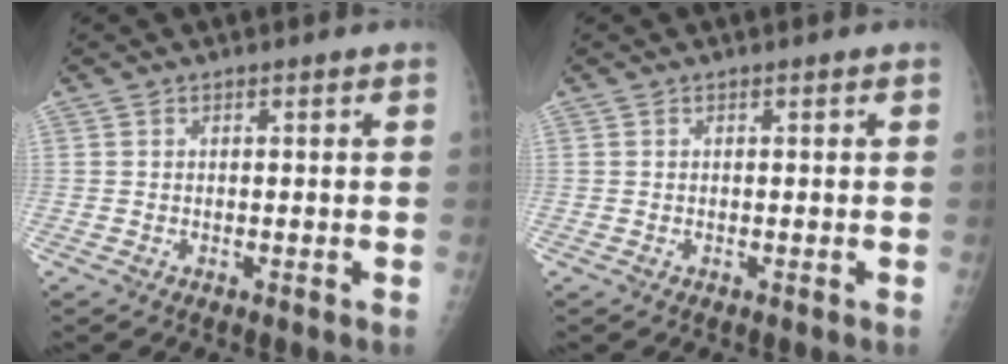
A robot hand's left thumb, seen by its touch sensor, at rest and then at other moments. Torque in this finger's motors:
{"motor_torque": [0.00, 0.00, -0.07, -0.05, 0.00]}